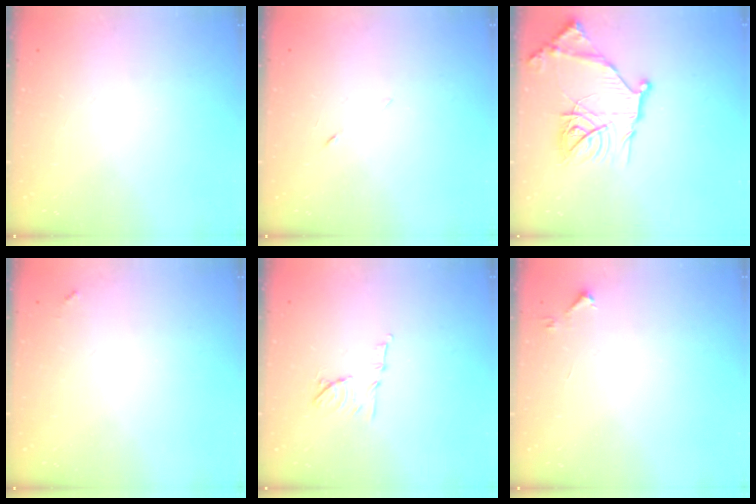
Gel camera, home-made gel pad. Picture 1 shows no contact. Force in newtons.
{"total": 4.5, "press": 4.5, "slide": 0.6}
{"total": 20.2, "press": 20.1, "slide": 1.9}
{"total": 3.5, "press": 3.5, "slide": 0.2}
{"total": 8.3, "press": 8.3, "slide": 1.1}
{"total": 3.8, "press": 3.7, "slide": 0.6}